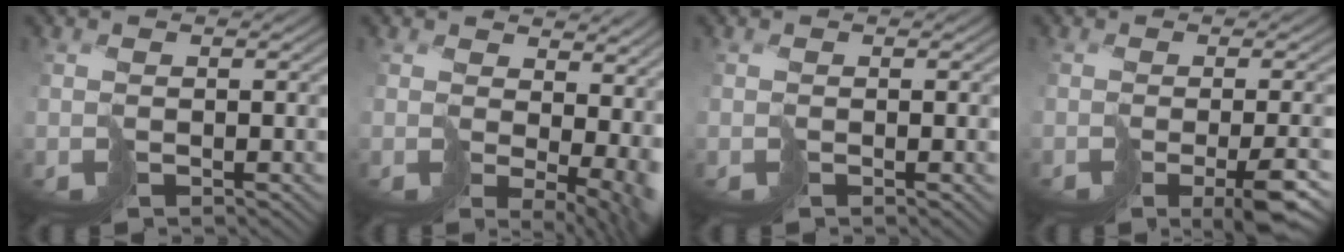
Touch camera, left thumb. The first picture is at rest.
{"total": 10.6, "force": [1.5, 5.9, 8.7], "torque": [-0.124, -0.028, 0.059]}
{"total": 0.0}
{"total": 6.6, "force": [-2.7, 1.5, 5.8], "torque": [-0.081, -0.005, -0.040]}